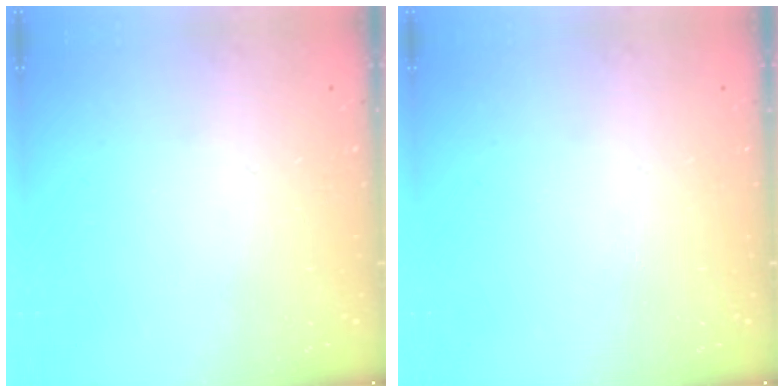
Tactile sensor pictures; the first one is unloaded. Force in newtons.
{"total": 0.0}